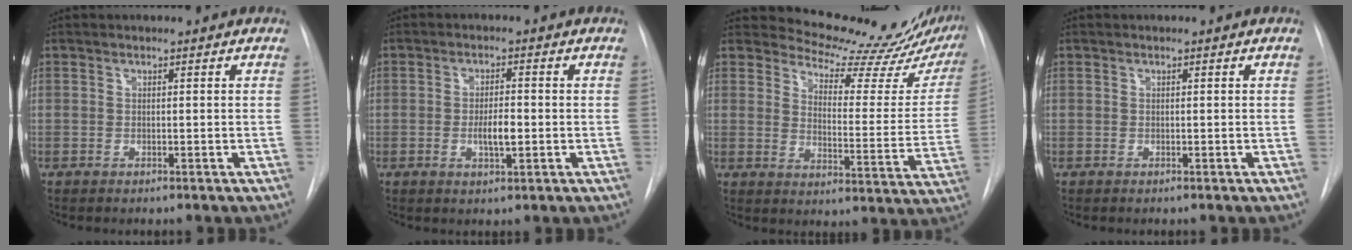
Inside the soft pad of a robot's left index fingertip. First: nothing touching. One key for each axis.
{"total": 3.8, "fx": -1.1, "fy": 1.0, "fz": 3.5, "tx": -0.061, "ty": -0.006, "tz": -0.016}
{"total": 17.8, "fx": 17.0, "fy": 3.1, "fz": 4.4, "tx": -0.048, "ty": -0.094, "tz": 0.194}
{"total": 0.0}